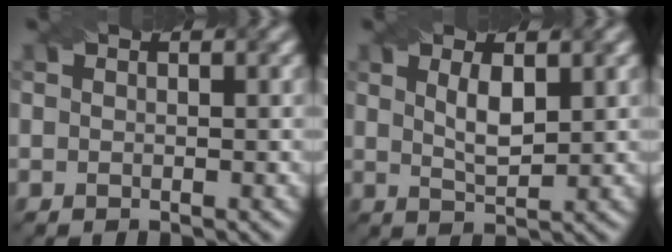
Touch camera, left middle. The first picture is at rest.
{"total": 2.5, "force": [1.0, 0.7, 2.2], "torque": [-0.044, -0.001, 0.021]}